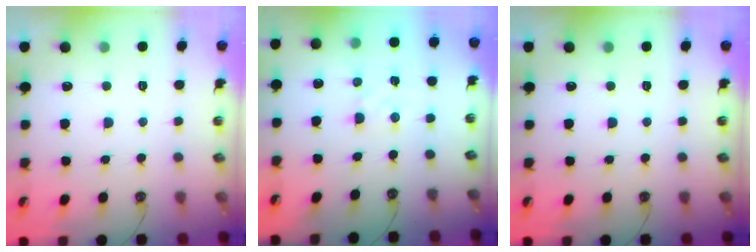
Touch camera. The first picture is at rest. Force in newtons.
{"total": 3.3, "press": 3.2, "slide": 0.4}
{"total": 0.0}